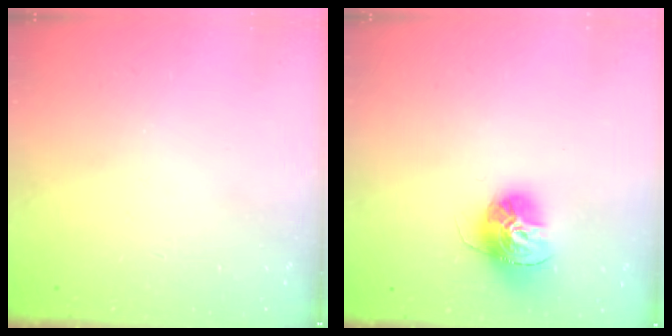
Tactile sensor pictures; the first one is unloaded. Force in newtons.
{"total": 14.6, "press": 14.6, "slide": 1.5}